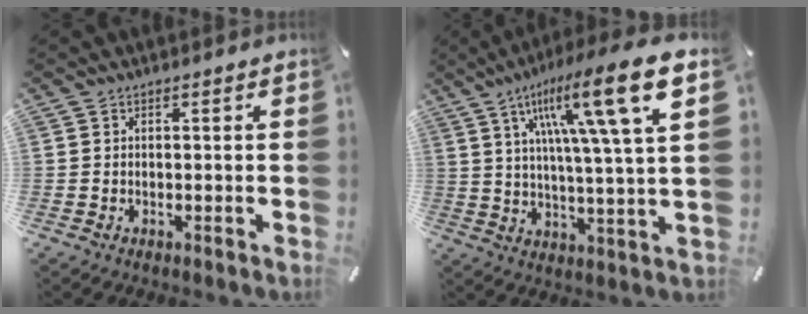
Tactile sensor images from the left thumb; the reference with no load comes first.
{"total": 20.9, "force": [9.0, 3.1, 18.6], "torque": [-0.310, -0.037, 0.119]}